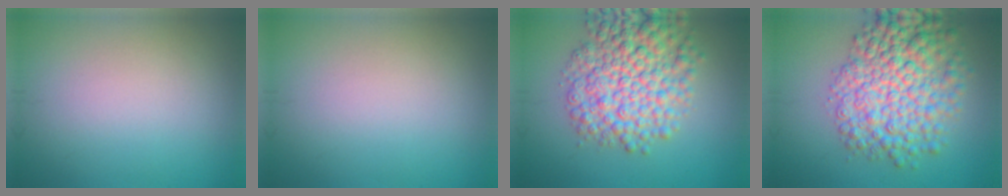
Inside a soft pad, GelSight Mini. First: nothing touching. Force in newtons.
{"total": 0.0}
{"total": 8.3, "press": 8.3, "slide": 0.2}
{"total": 8.8, "press": 8.8, "slide": 0.1}